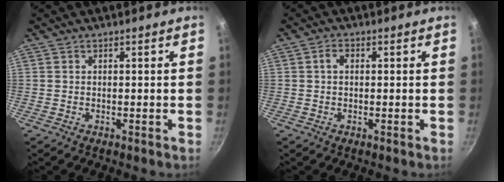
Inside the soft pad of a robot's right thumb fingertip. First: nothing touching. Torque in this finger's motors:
{"motor_torque": [-0.10, 0.77, 0.57, -0.45, -0.01]}